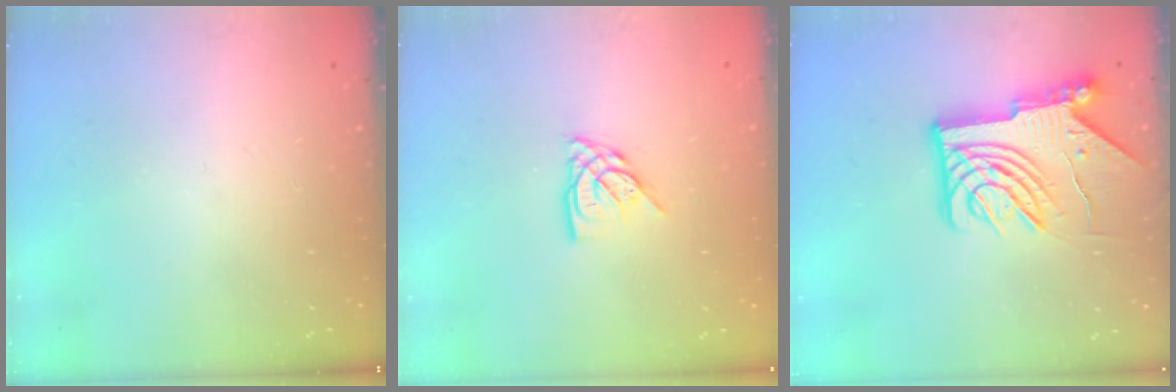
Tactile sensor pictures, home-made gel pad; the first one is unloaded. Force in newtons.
{"total": 6.4, "press": 6.4, "slide": 0.7}
{"total": 12.2, "press": 12.1, "slide": 1.4}